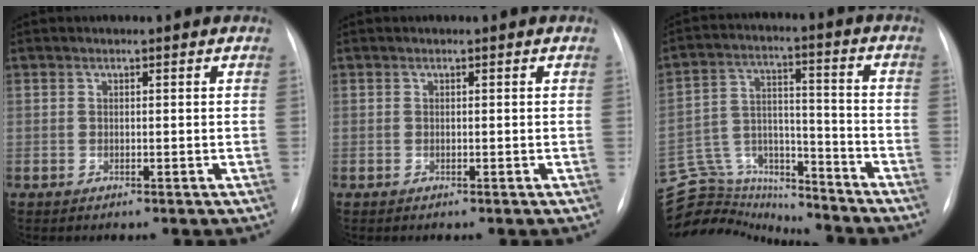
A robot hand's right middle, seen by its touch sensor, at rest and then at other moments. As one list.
[{"total": 0.0}, {"total": 16.0, "force": [-15.7, 2.8, 1.2], "torque": [-0.031, 0.049, -0.258]}]